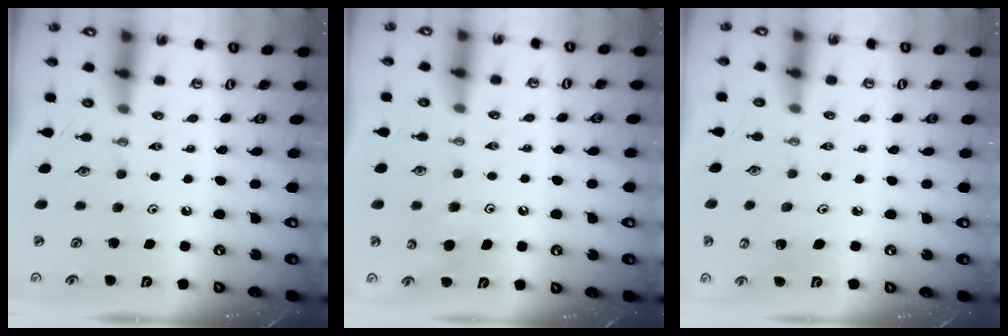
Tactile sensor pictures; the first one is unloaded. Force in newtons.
{"total": 5.8, "press": 5.7, "slide": 1.0}
{"total": 4.8, "press": 4.7, "slide": 0.6}